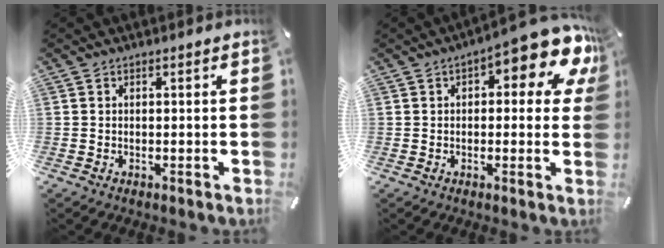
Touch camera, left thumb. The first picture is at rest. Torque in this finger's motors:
{"motor_torque": [0.52, 0.46, 0.75, 0.23, 0.08]}